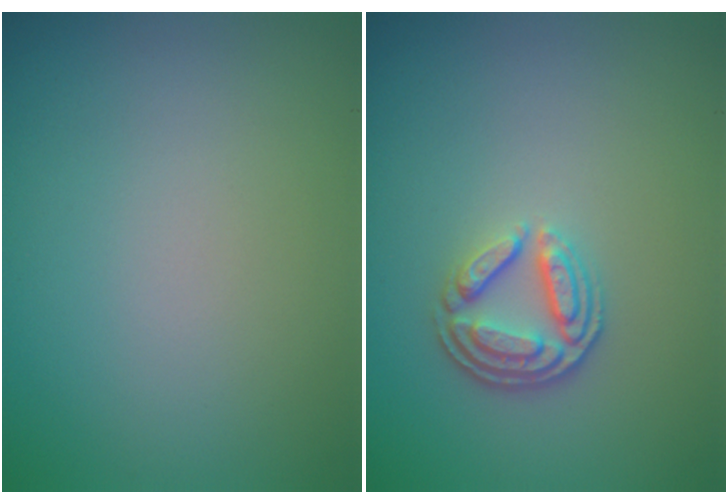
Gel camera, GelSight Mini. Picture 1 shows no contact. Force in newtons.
{"total": 3.4, "press": 2.7, "slide": 2.0}